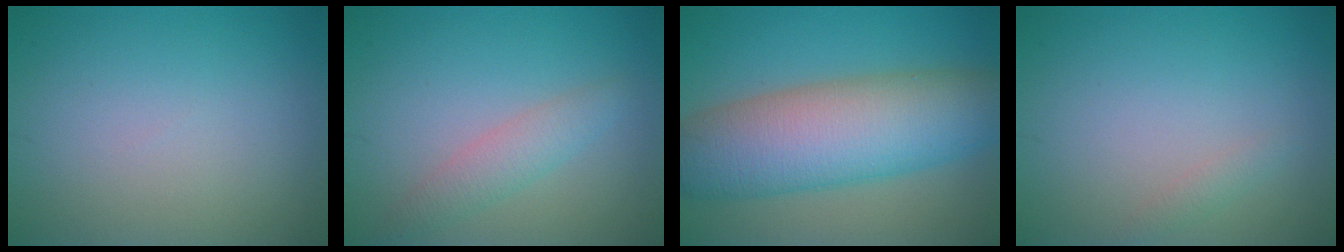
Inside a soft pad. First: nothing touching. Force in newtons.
{"total": 2.3, "press": 2.3, "slide": 0.0}
{"total": 11.1, "press": 11.1, "slide": 0.6}
{"total": 0.8, "press": 0.8, "slide": 0.1}